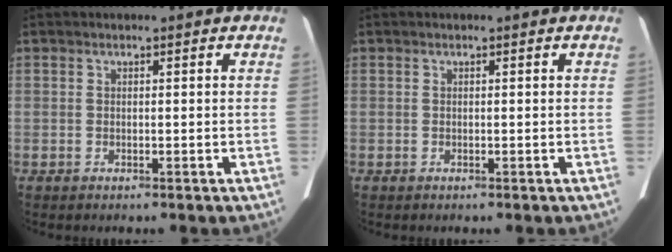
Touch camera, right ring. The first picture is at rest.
{"total": 0.0}